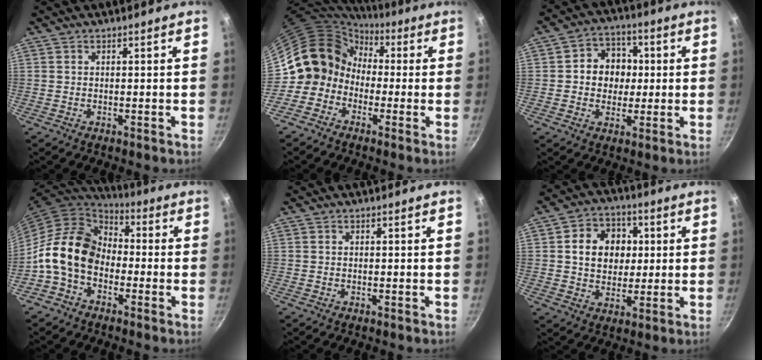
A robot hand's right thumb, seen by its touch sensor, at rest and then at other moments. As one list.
[{"total": 9.6, "force": [-0.3, 9.0, 3.4], "torque": [-0.025, 0.038, -0.029]}, {"total": 9.4, "force": [0.7, 8.2, 4.5], "torque": [-0.028, 0.008, 0.001]}, {"total": 14.0, "force": [-2.8, 10.3, 9.1], "torque": [-0.132, 0.043, -0.076]}, {"total": 0.0}, {"total": 10.6, "force": [2.3, 8.3, 6.1], "torque": [-0.068, 0.001, 0.037]}]